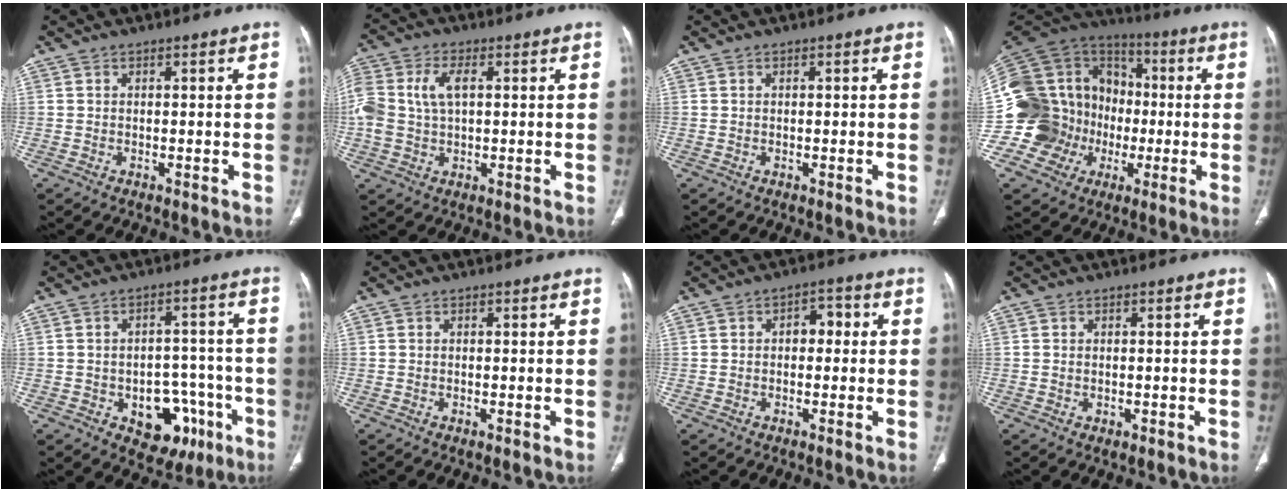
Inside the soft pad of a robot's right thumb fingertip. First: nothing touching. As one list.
[{"total": 10.8, "force": [1.7, 6.7, 8.3], "torque": [-0.203, 0.014, 0.036]}, {"total": 0.0}, {"total": 24.4, "force": [-3.5, 22.0, 9.9], "torque": [-0.188, 0.093, -0.054]}, {"total": 11.7, "force": [-4.9, 7.9, 7.1], "torque": [-0.051, 0.040, -0.054]}, {"total": 0.7, "force": [-0.3, 0.2, 0.6], "torque": [-0.012, -0.002, -0.005]}, {"total": 3.9, "force": [0.2, 2.7, 2.8], "torque": [-0.022, 0.017, -0.004]}, {"total": 0.9, "force": [-0.2, 0.7, 0.6], "torque": [-0.013, -0.002, 0.000]}]